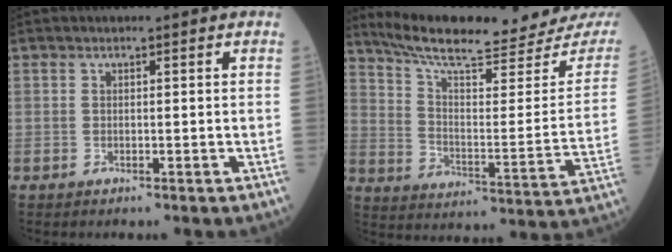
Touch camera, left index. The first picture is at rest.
{"total": 21.8, "force": [20.3, 2.0, 7.6], "torque": [-0.125, -0.072, 0.281]}